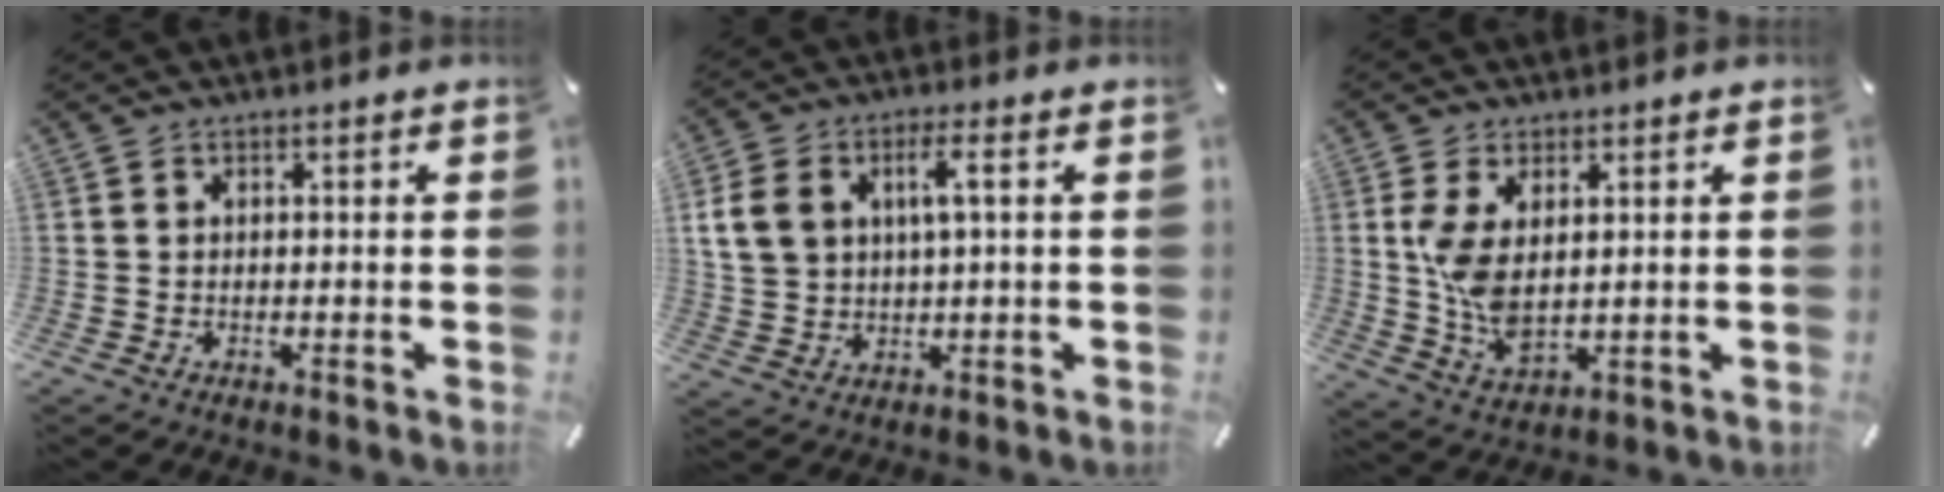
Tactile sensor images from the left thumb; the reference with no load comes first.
{"total": 7.9, "force": [2.3, 4.7, 5.9], "torque": [-0.134, 0.008, 0.040]}
{"total": 7.9, "force": [1.9, 4.1, 6.5], "torque": [-0.158, -0.011, 0.031]}